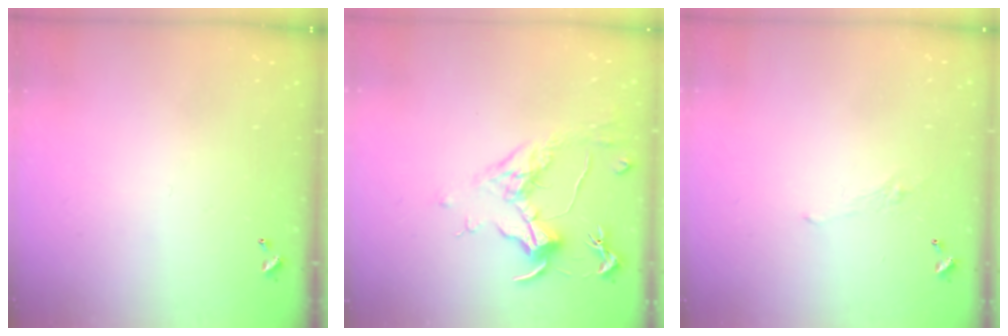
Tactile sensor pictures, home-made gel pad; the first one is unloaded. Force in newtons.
{"total": 1.7, "press": 1.5, "slide": 0.7}
{"total": 1.6, "press": 1.5, "slide": 0.7}